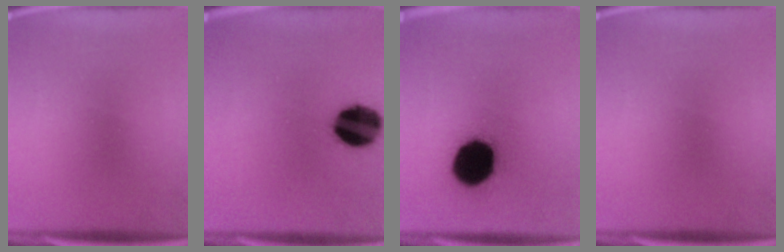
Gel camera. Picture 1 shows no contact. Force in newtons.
{"total": 16.2}
{"total": 18.0}
{"total": 0.0}